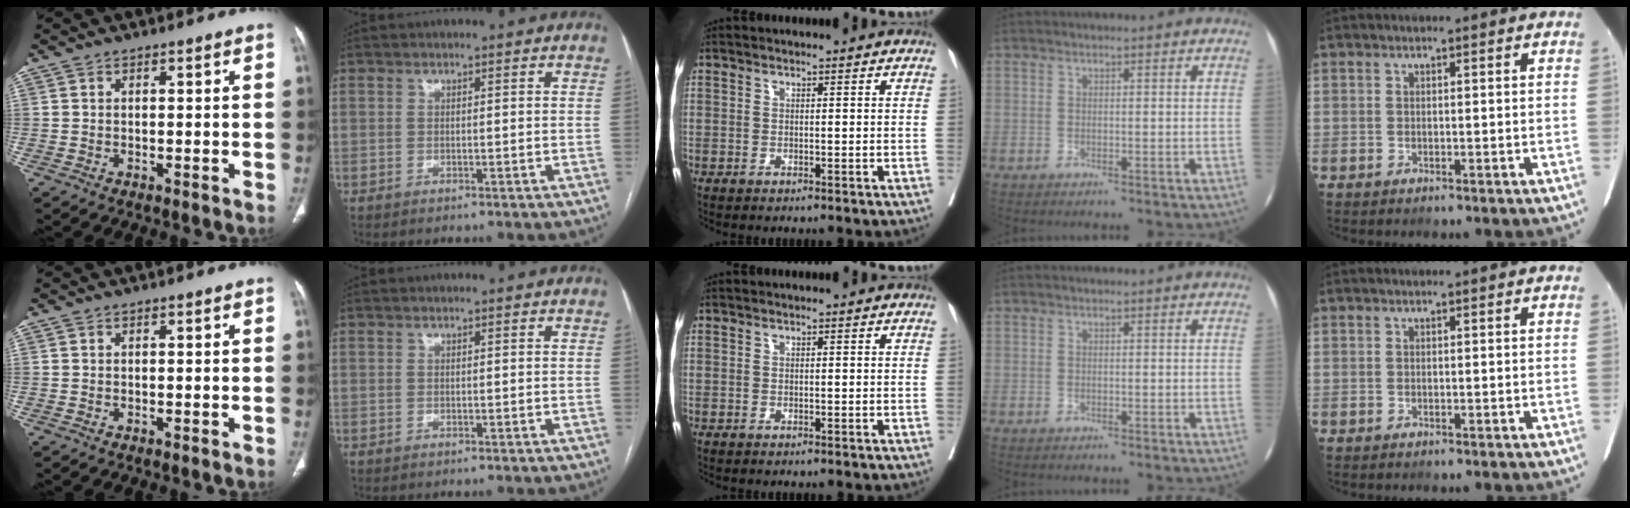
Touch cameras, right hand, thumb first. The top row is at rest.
{}